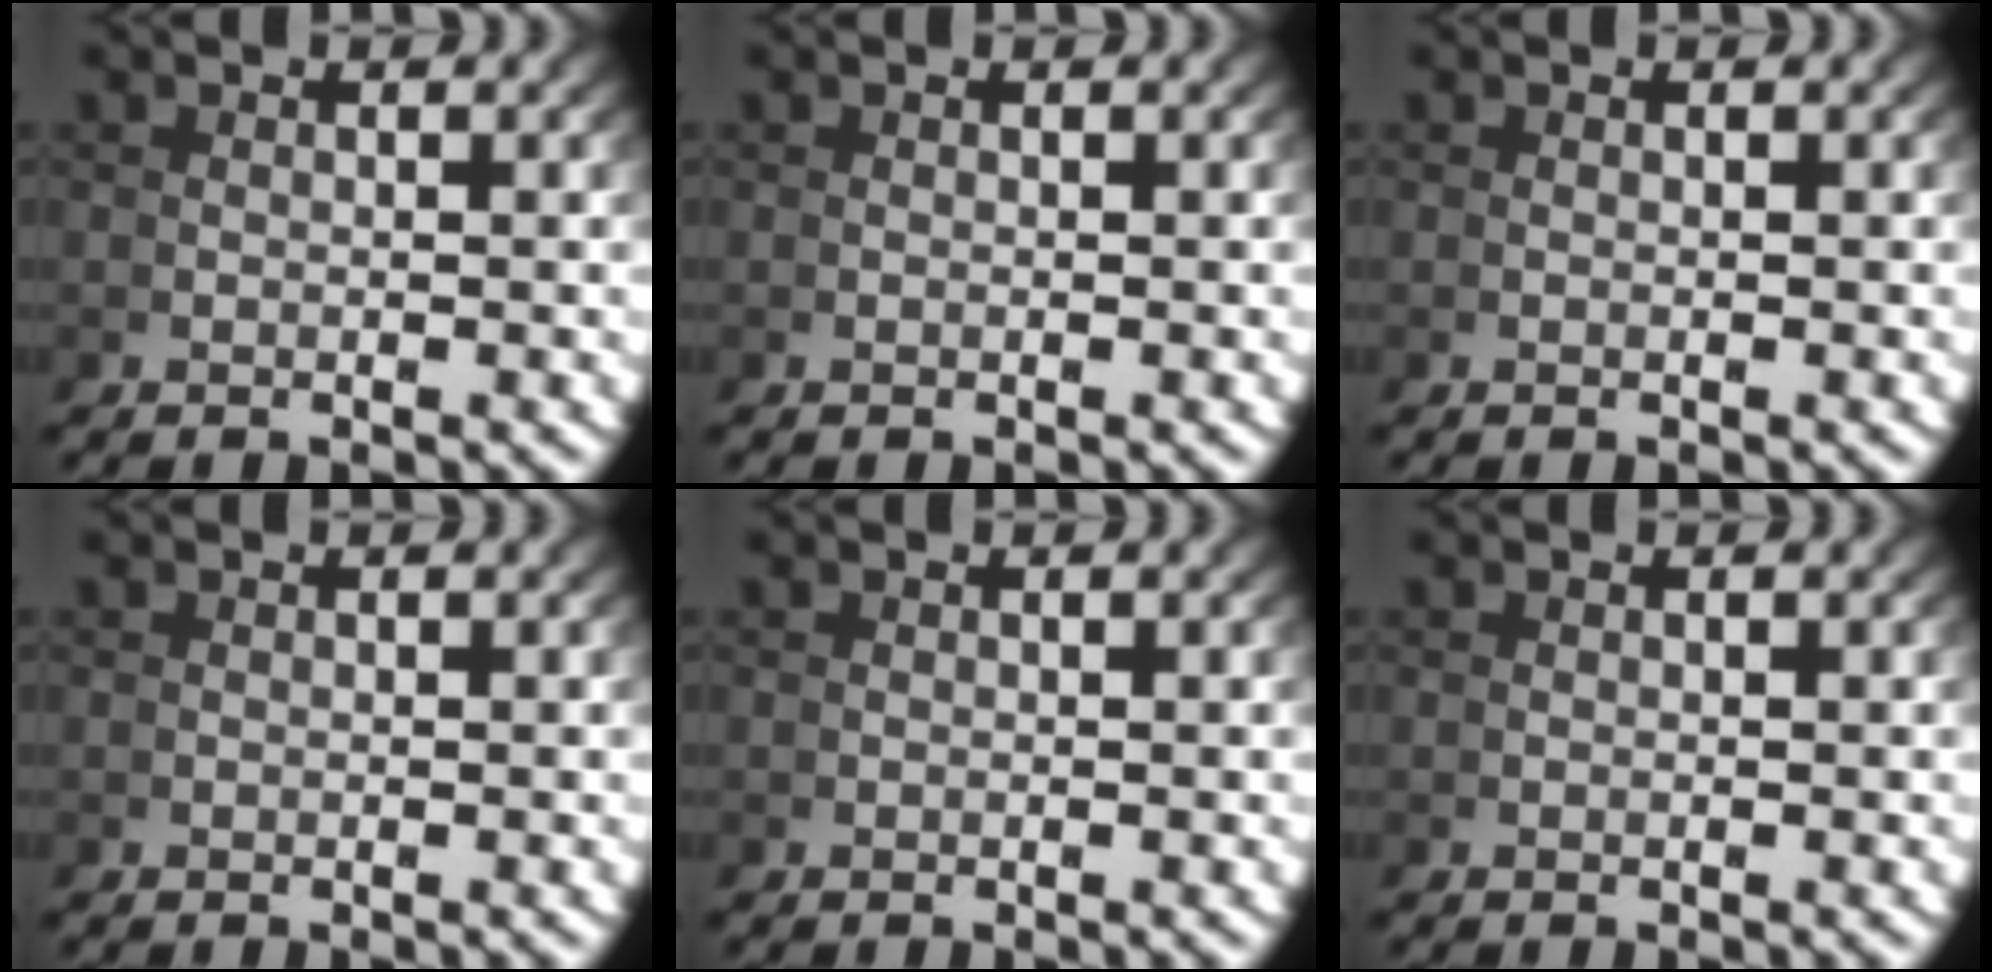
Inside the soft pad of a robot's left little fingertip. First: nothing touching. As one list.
[{"total": 0.0}, {"total": 0.0}, {"total": 0.0}, {"total": 0.0}, {"total": 0.0}]